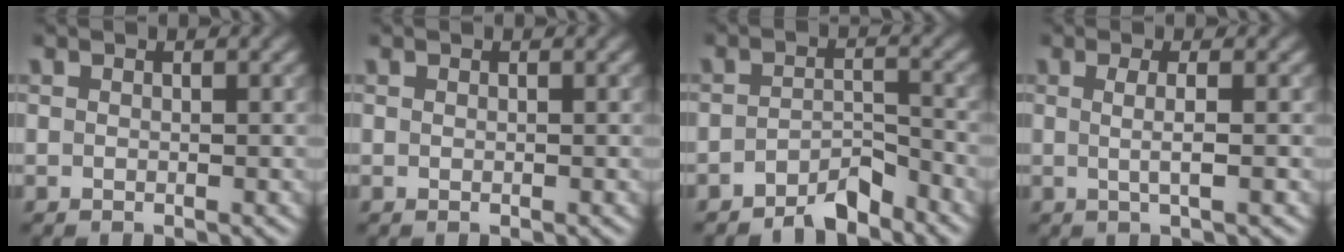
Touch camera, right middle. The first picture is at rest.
{"total": 0.0}
{"total": 3.1, "force": [-2.6, 0.8, 1.4], "torque": [-0.018, 0.011, -0.050]}
{"total": 2.2, "force": [0.0, 0.5, 2.1], "torque": [-0.037, 0.000, -0.006]}